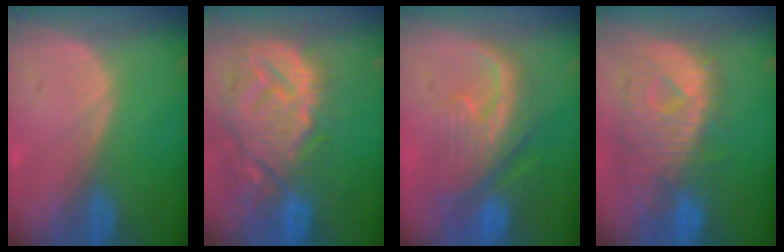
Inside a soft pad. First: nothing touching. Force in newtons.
{"total": 14.3, "press": 12.3, "slide": 7.4}
{"total": 9.7, "press": 9.2, "slide": 3.2}
{"total": 10.9, "press": 9.7, "slide": 5.1}